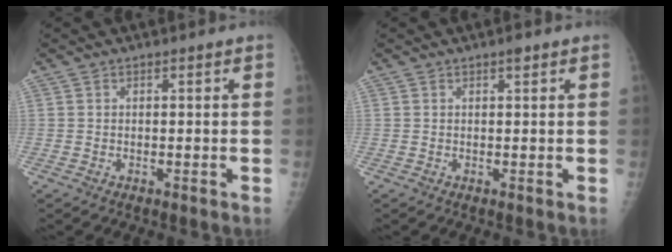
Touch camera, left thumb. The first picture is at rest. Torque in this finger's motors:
{"motor_torque": [0.60, 0.00, 0.44, 0.09, 0.00]}